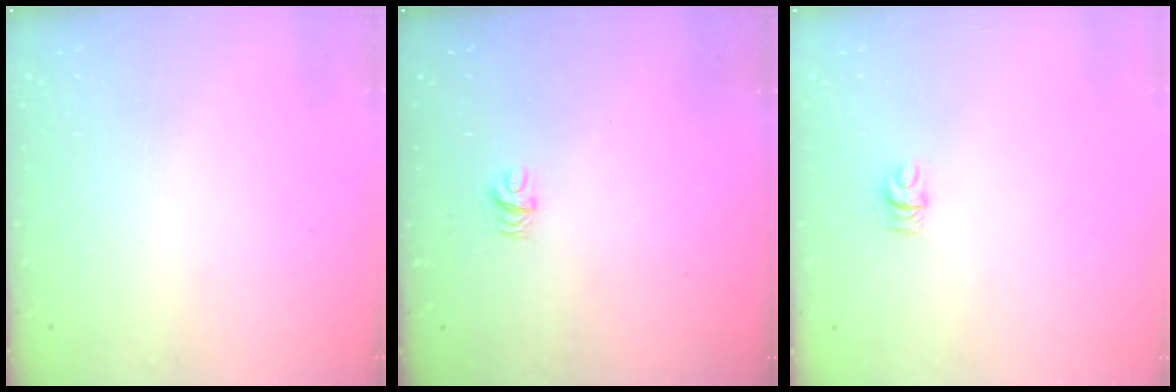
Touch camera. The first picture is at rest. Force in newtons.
{"total": 4.8, "press": 4.8, "slide": 0.4}
{"total": 4.6, "press": 4.5, "slide": 0.5}